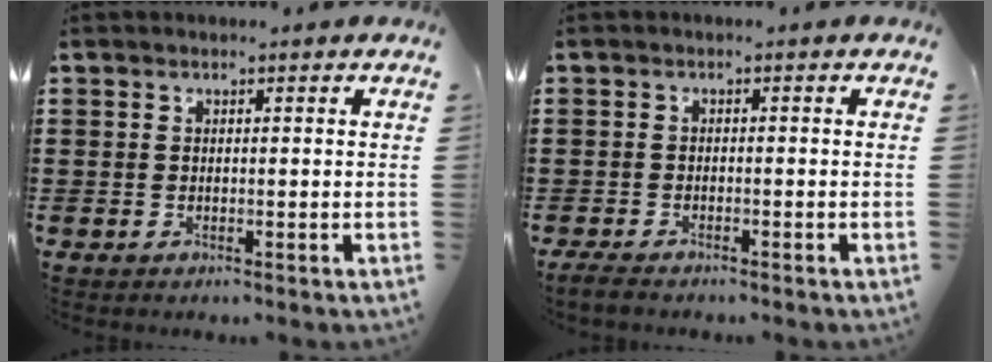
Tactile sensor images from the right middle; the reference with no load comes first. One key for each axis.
{"total": 1.6, "fx": -1.4, "fy": 0.2, "fz": 0.7, "tx": -0.022, "ty": -0.004, "tz": -0.029}